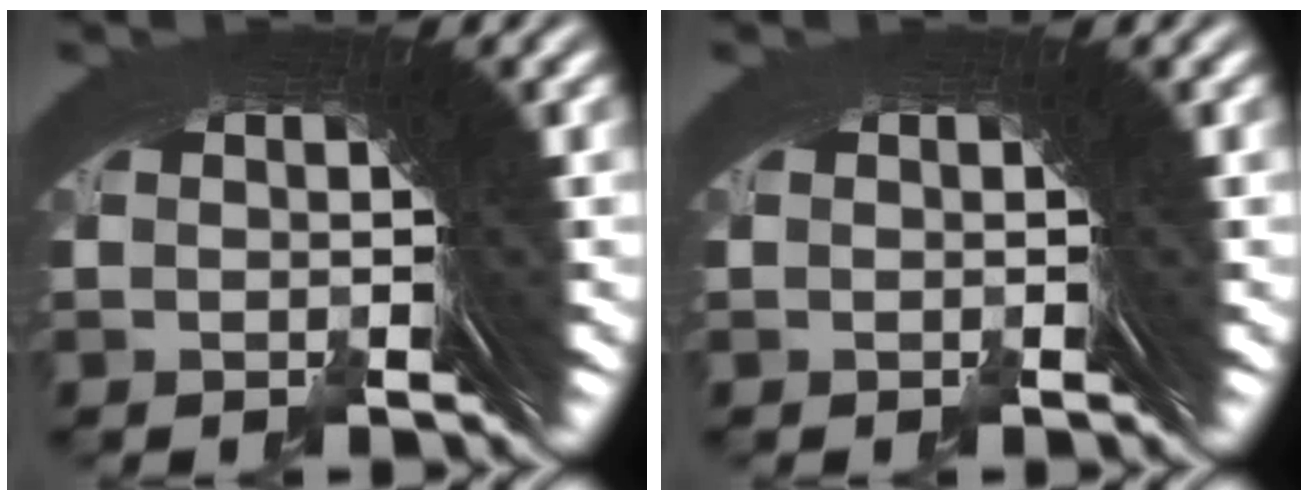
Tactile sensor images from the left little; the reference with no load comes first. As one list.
[{"total": 0.0}]